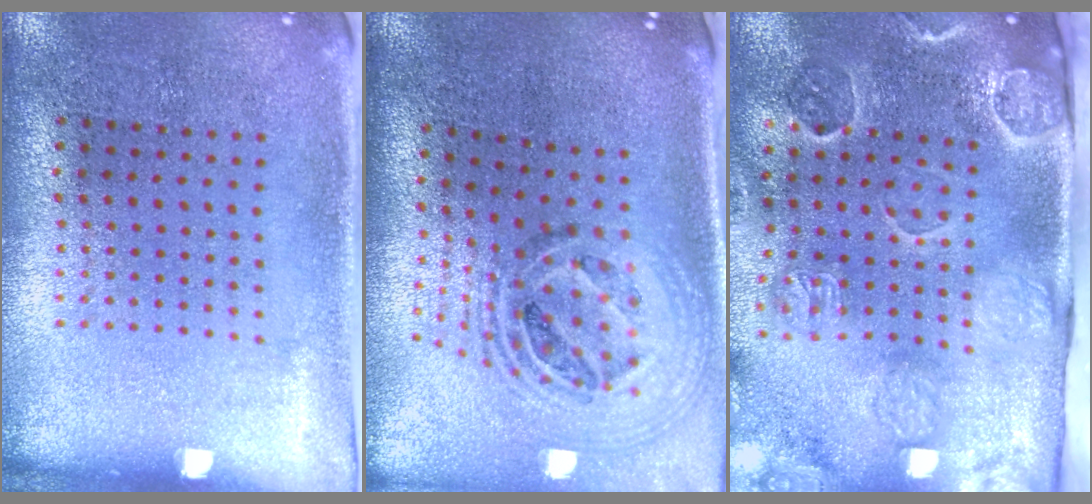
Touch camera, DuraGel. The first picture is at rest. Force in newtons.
{"total": 1.9, "press": 1.5, "slide": 1.1}
{"total": 3.2, "press": 3.1, "slide": 0.7}